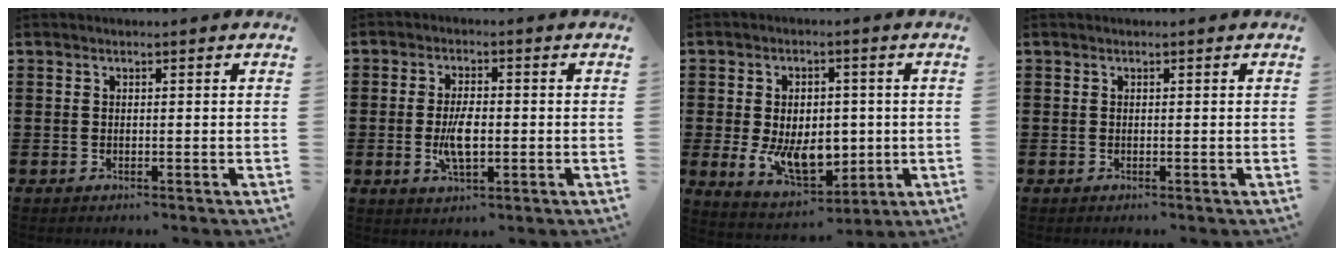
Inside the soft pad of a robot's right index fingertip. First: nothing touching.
{"total": 5.4, "force": [-0.8, 2.2, 4.9], "torque": [-0.107, -0.006, -0.018]}
{"total": 8.9, "force": [-1.3, 6.0, 6.5], "torque": [-0.112, 0.003, -0.022]}
{"total": 0.0}